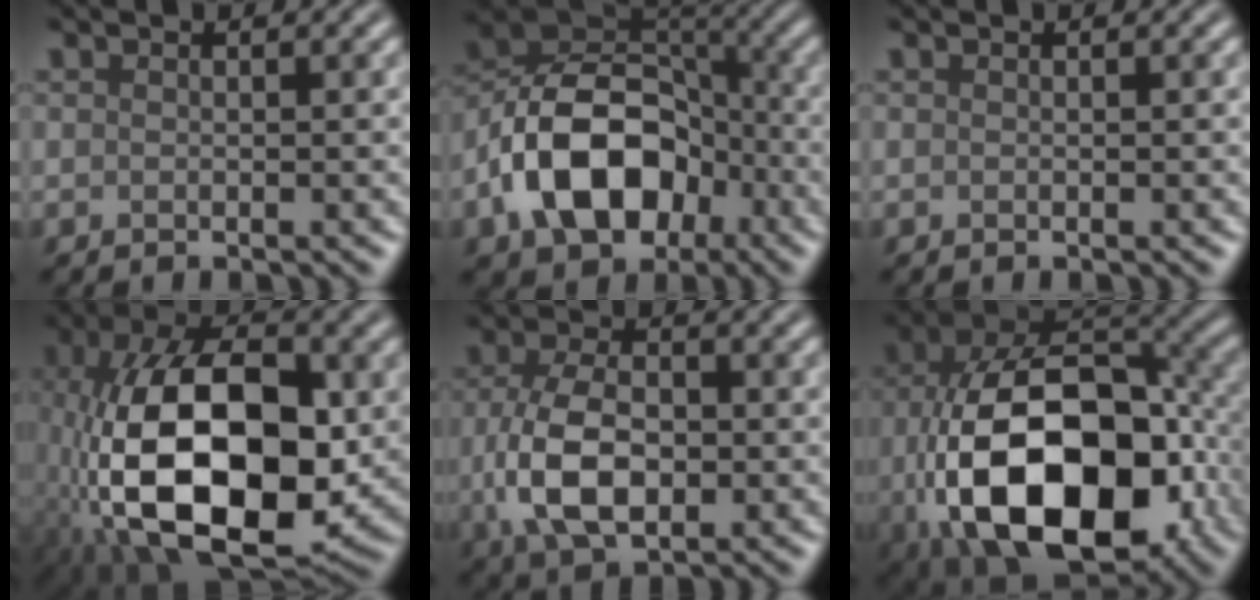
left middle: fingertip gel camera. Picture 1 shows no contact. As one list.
[{"total": 11.2, "force": [-4.2, 7.5, 7.1], "torque": [-0.129, 0.010, -0.088]}, {"total": 0.0}, {"total": 15.2, "force": [-2.8, 8.3, 12.5], "torque": [-0.230, -0.006, -0.051]}, {"total": 7.1, "force": [-1.0, 4.4, 5.5], "torque": [-0.122, -0.004, -0.019]}, {"total": 17.3, "force": [-4.2, 10.6, 13.1], "torque": [-0.240, -0.028, -0.059]}]